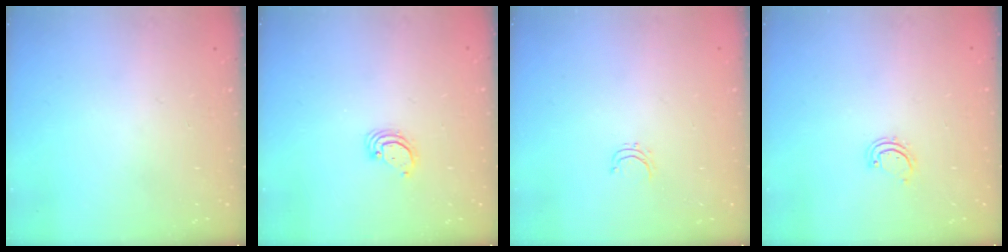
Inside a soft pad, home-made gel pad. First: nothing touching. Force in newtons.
{"total": 2.9, "press": 2.9, "slide": 0.3}
{"total": 3.6, "press": 3.6, "slide": 0.3}
{"total": 2.5, "press": 2.5, "slide": 0.3}